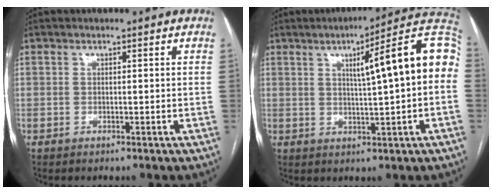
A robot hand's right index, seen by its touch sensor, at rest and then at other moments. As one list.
[{"total": 14.9, "force": [2.5, 0.7, 14.7], "torque": [-0.199, 0.032, 0.027]}]